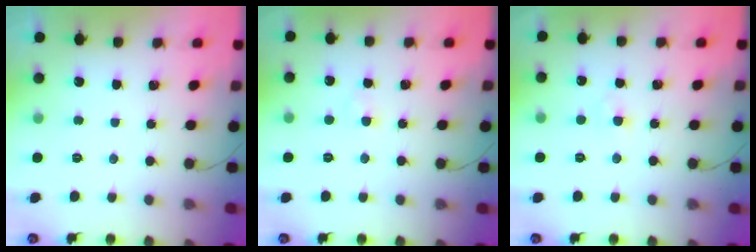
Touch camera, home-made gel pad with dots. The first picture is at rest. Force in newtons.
{"total": 1.8, "press": 1.6, "slide": 0.8}
{"total": 1.9, "press": 1.8, "slide": 0.8}